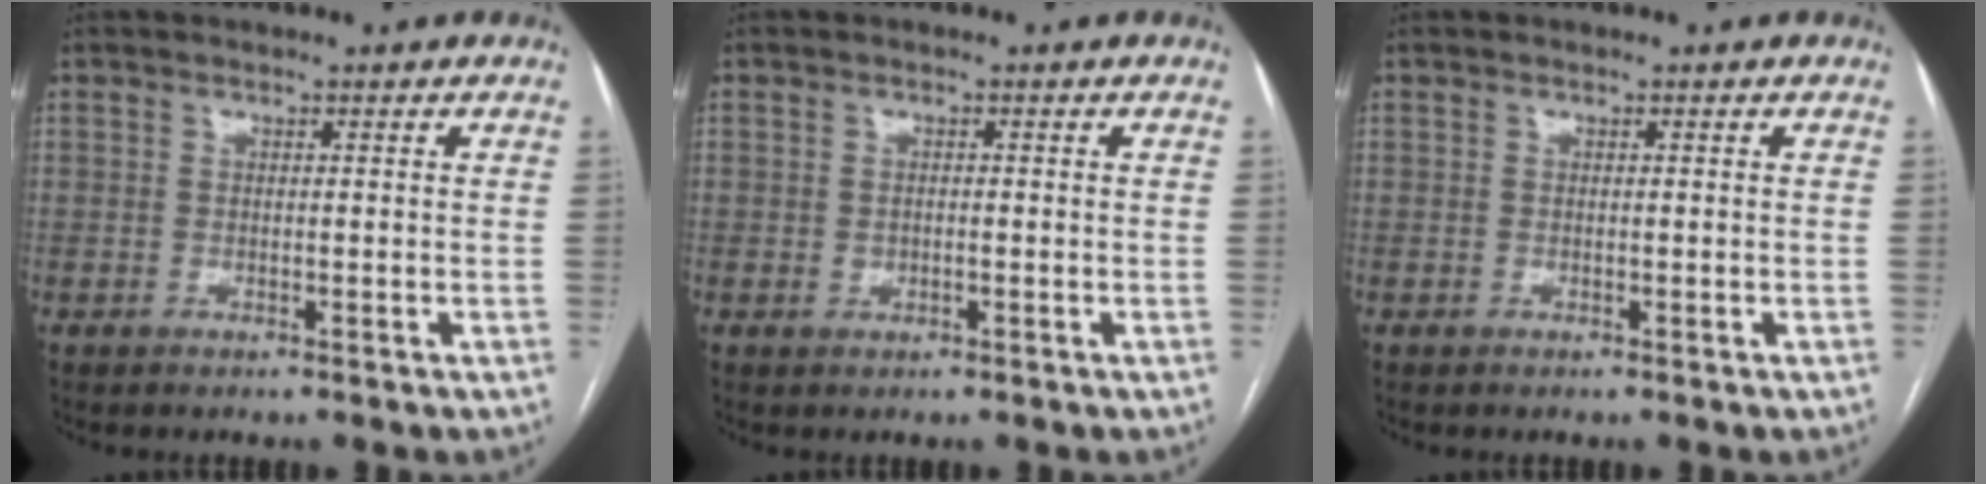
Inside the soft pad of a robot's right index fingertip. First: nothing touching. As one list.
[{"total": 1.9, "force": [-0.1, 1.6, 1.0], "torque": [-0.016, 0.001, 0.004]}, {"total": 0.0}]